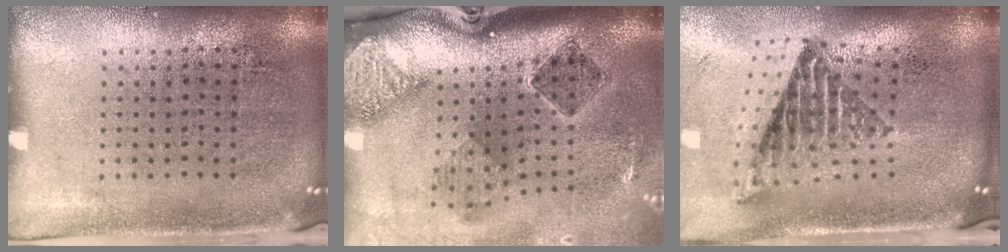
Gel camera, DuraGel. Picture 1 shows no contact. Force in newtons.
{"total": 2.8, "press": 1.9, "slide": 2.1}
{"total": 1.9, "press": 1.4, "slide": 1.2}